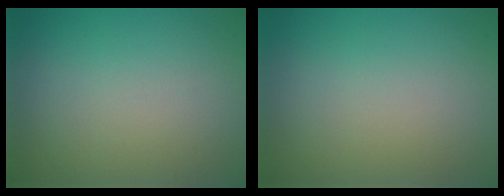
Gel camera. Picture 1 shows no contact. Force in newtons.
{"total": 0.0}